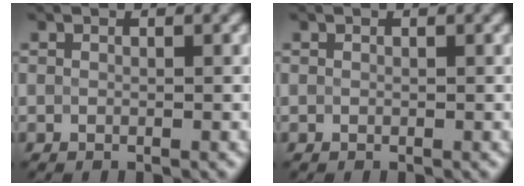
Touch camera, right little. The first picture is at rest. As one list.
[{"total": 0.0}]